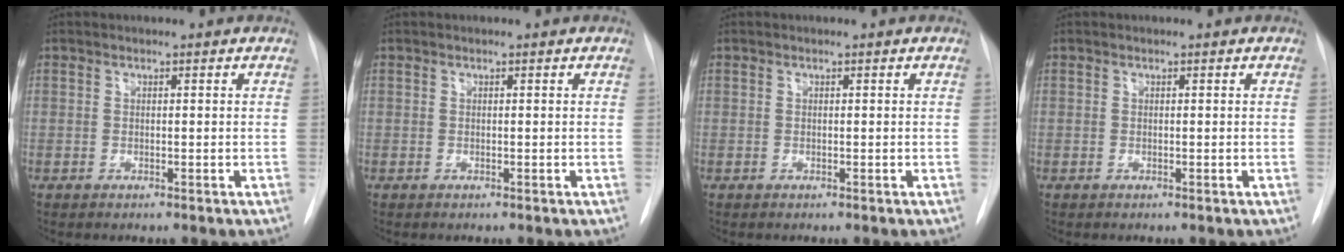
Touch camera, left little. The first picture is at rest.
{"total": 0.0}
{"total": 0.0}
{"total": 0.0}